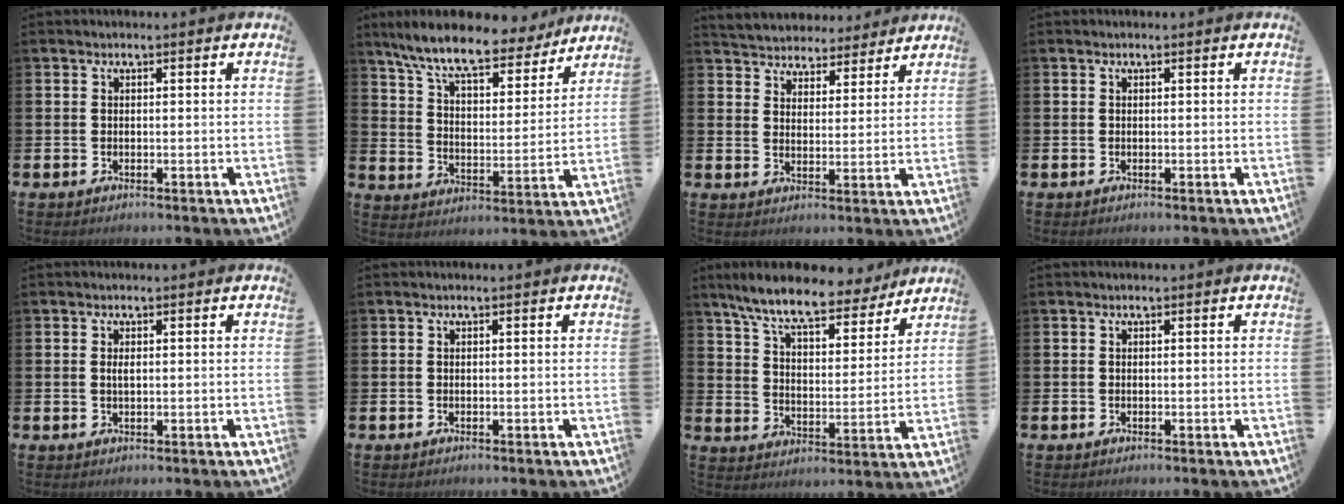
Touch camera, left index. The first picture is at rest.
{"total": 10.6, "force": [9.3, 2.2, 4.8], "torque": [-0.125, -0.051, 0.159]}
{"total": 4.8, "force": [4.6, 1.3, -0.5], "torque": [-0.018, -0.033, 0.082]}
{"total": 0.0}
{"total": 1.0, "force": [0.3, 0.4, 0.9], "torque": [-0.013, 0.000, 0.002]}
{"total": 0.0}
{"total": 10.0, "force": [8.8, 1.8, 4.3], "torque": [-0.114, -0.043, 0.152]}
{"total": 0.0}